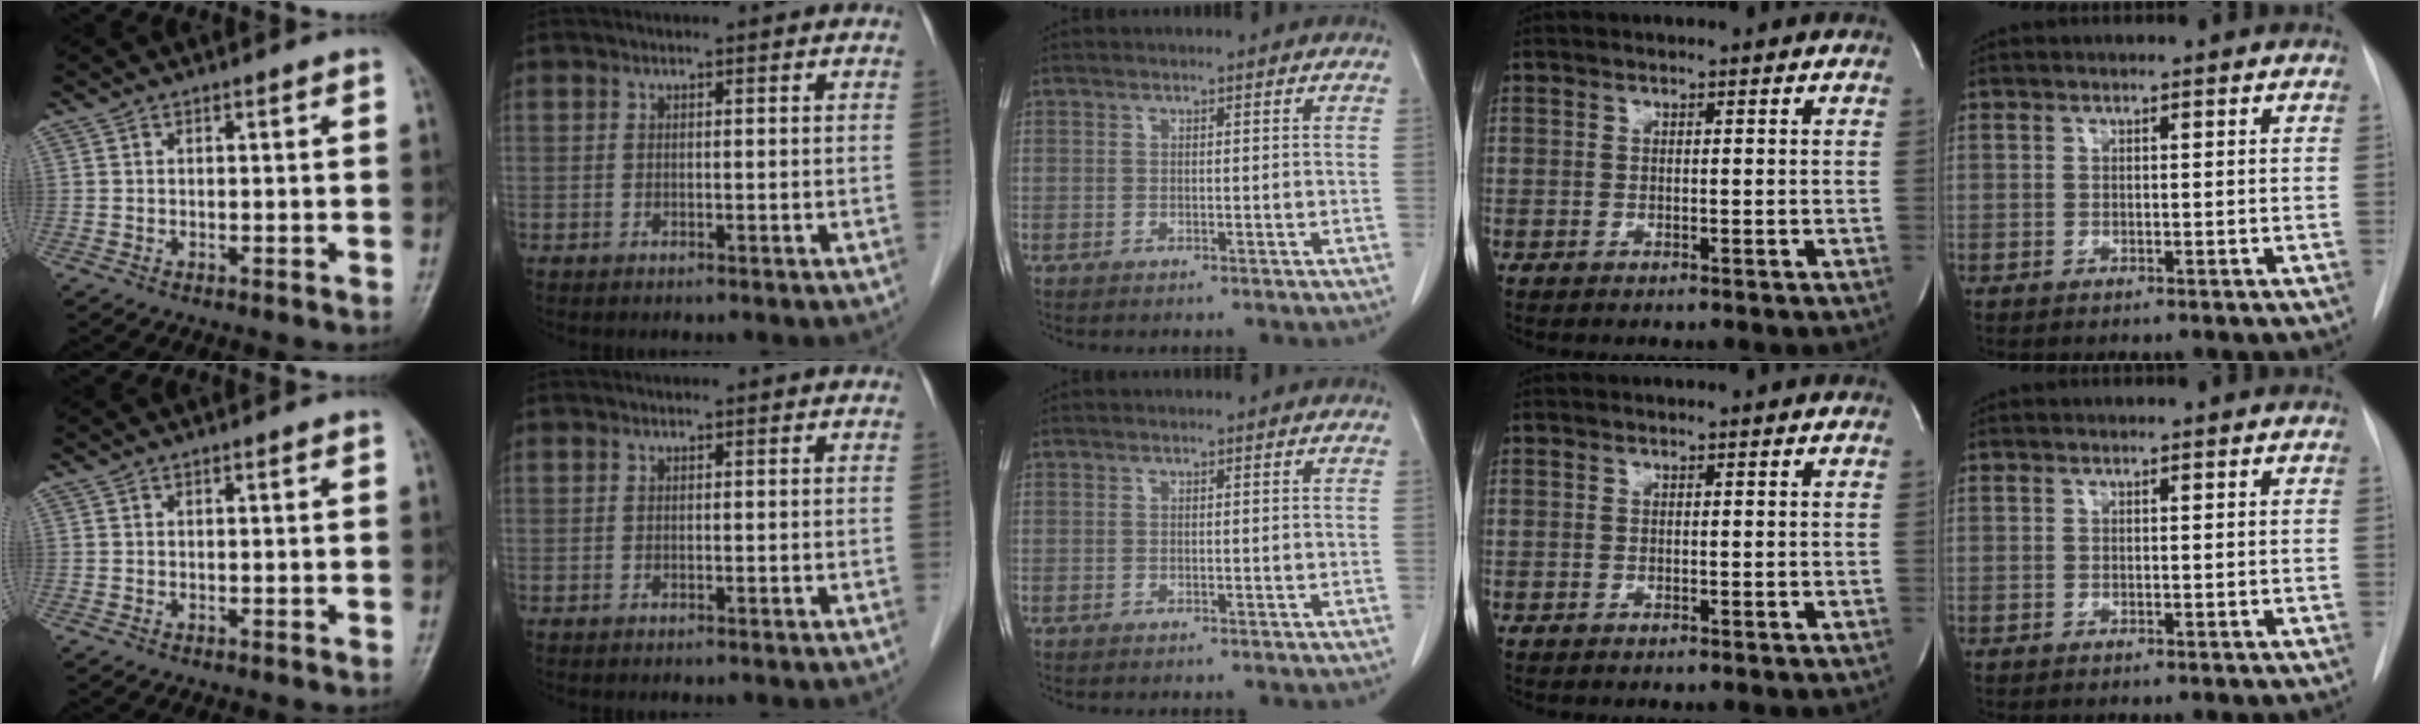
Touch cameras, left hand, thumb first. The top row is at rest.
{}